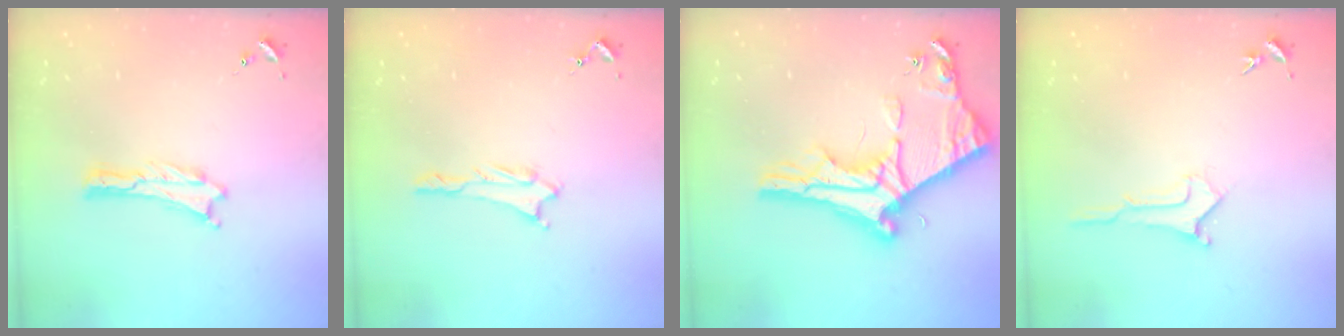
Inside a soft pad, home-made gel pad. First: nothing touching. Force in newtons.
{"total": 1.2, "press": 1.2, "slide": 0.1}
{"total": 11.2, "press": 11.1, "slide": 1.1}
{"total": 1.0, "press": 1.0, "slide": 0.0}